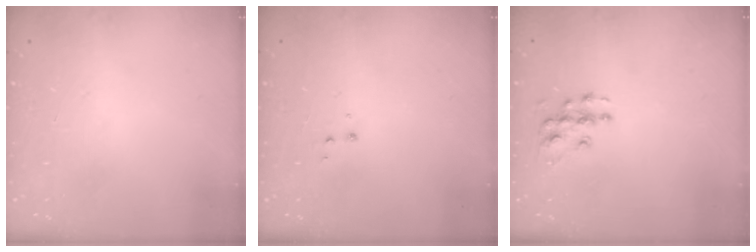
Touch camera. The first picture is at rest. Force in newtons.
{"total": 3.9, "press": 3.9, "slide": 0.5}
{"total": 7.8, "press": 7.8, "slide": 0.4}